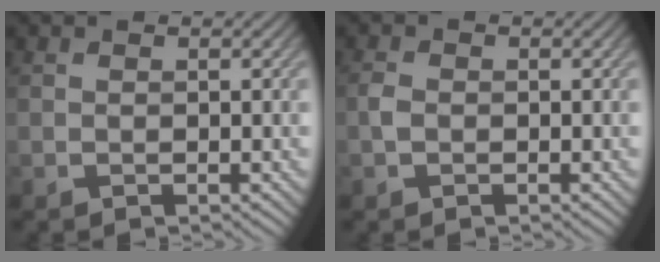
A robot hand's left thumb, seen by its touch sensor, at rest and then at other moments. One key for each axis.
{"total": 1.3, "fx": -0.4, "fy": 1.0, "fz": 0.7, "tx": -0.017, "ty": 0.002, "tz": -0.015}